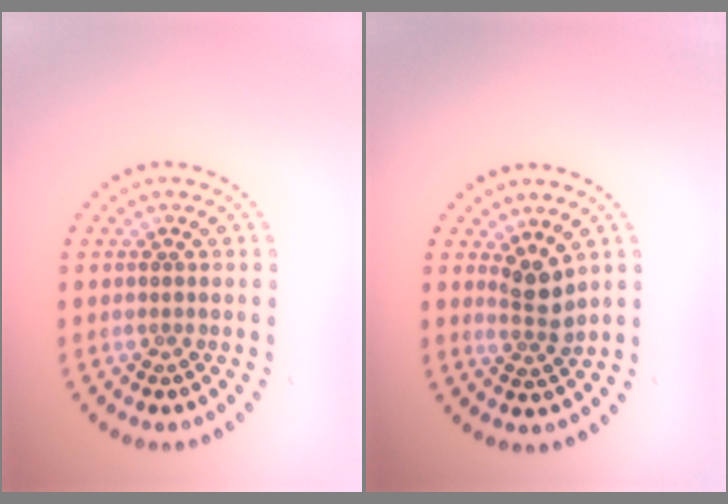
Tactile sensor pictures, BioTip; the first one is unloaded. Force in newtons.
{"total": 2.4, "press": 1.8, "slide": 1.6}